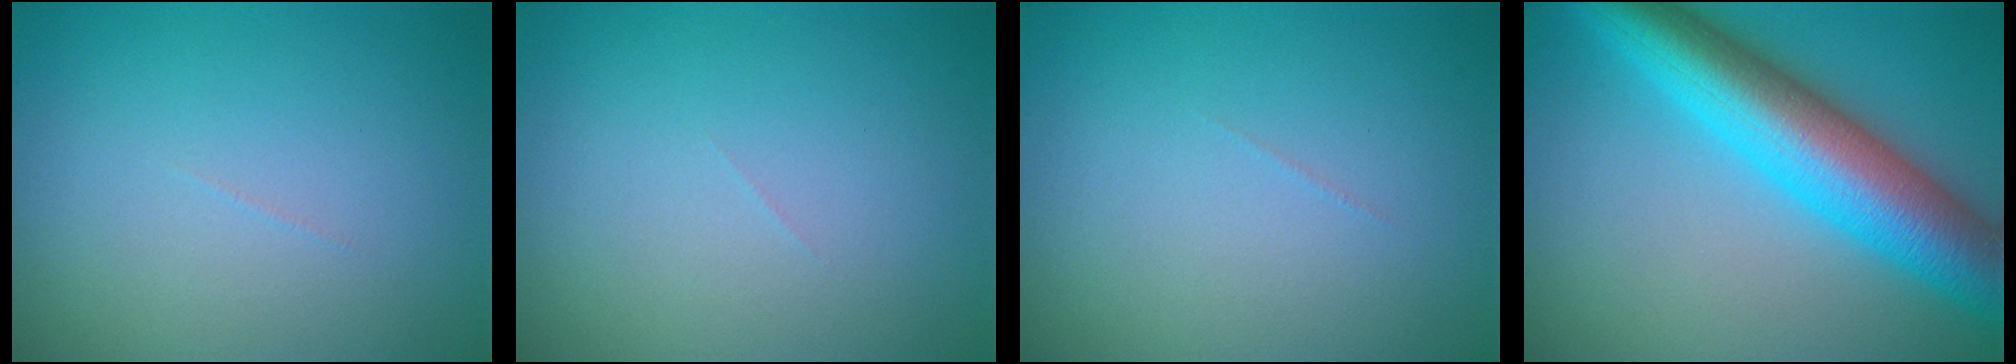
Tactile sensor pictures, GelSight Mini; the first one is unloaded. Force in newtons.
{"total": 0.0}
{"total": 0.0}
{"total": 11.1, "press": 11.1, "slide": 0.1}